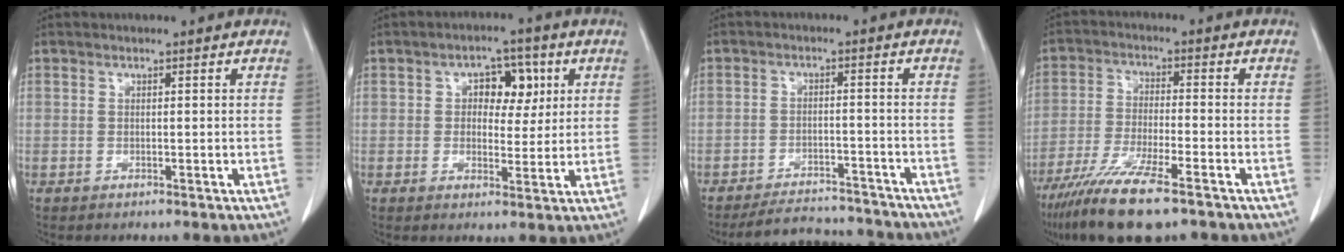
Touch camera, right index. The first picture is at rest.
{"total": 6.0, "force": [1.7, 3.7, 4.4], "torque": [-0.055, 0.016, 0.025]}
{"total": 10.0, "force": [-9.6, 2.8, 1.0], "torque": [-0.002, 0.008, -0.129]}
{"total": 12.9, "force": [-9.1, 1.8, 9.0], "torque": [-0.172, -0.036, -0.159]}